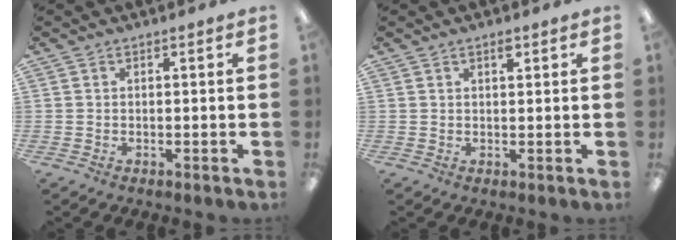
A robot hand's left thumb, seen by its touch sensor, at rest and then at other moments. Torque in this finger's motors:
{"motor_torque": [-0.04, 0.04, -0.29, 0.22, -0.01]}